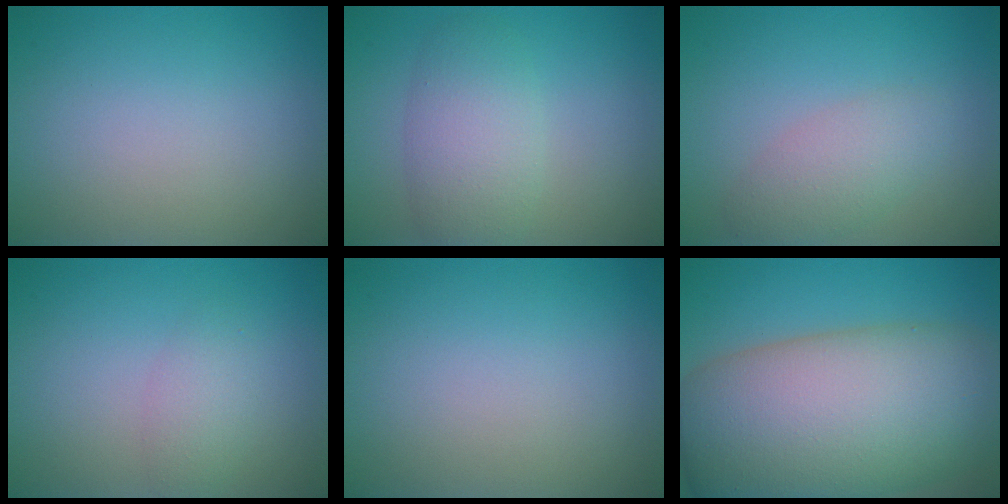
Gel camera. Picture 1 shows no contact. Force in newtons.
{"total": 4.4, "press": 4.4, "slide": 0.1}
{"total": 3.0, "press": 3.0, "slide": 0.1}
{"total": 2.0, "press": 2.0, "slide": 0.1}
{"total": 0.0}
{"total": 15.7, "press": 15.7, "slide": 0.8}